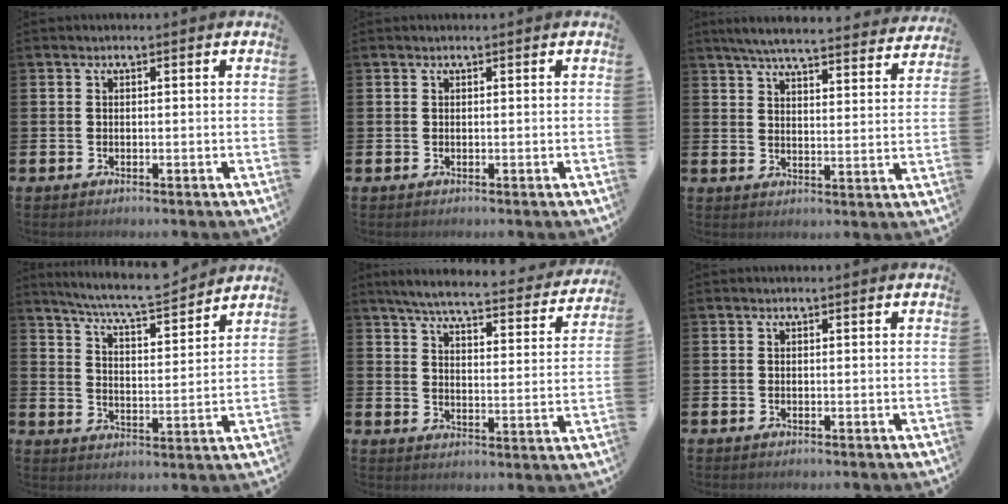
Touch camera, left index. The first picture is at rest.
{"total": 0.0}
{"total": 6.1, "force": [5.8, 0.5, 1.7], "torque": [-0.046, -0.040, 0.100]}
{"total": 7.5, "force": [7.2, 0.2, 2.3], "torque": [-0.069, -0.049, 0.125]}
{"total": 5.8, "force": [5.3, 0.7, 2.2], "torque": [-0.055, -0.040, 0.085]}
{"total": 0.0}